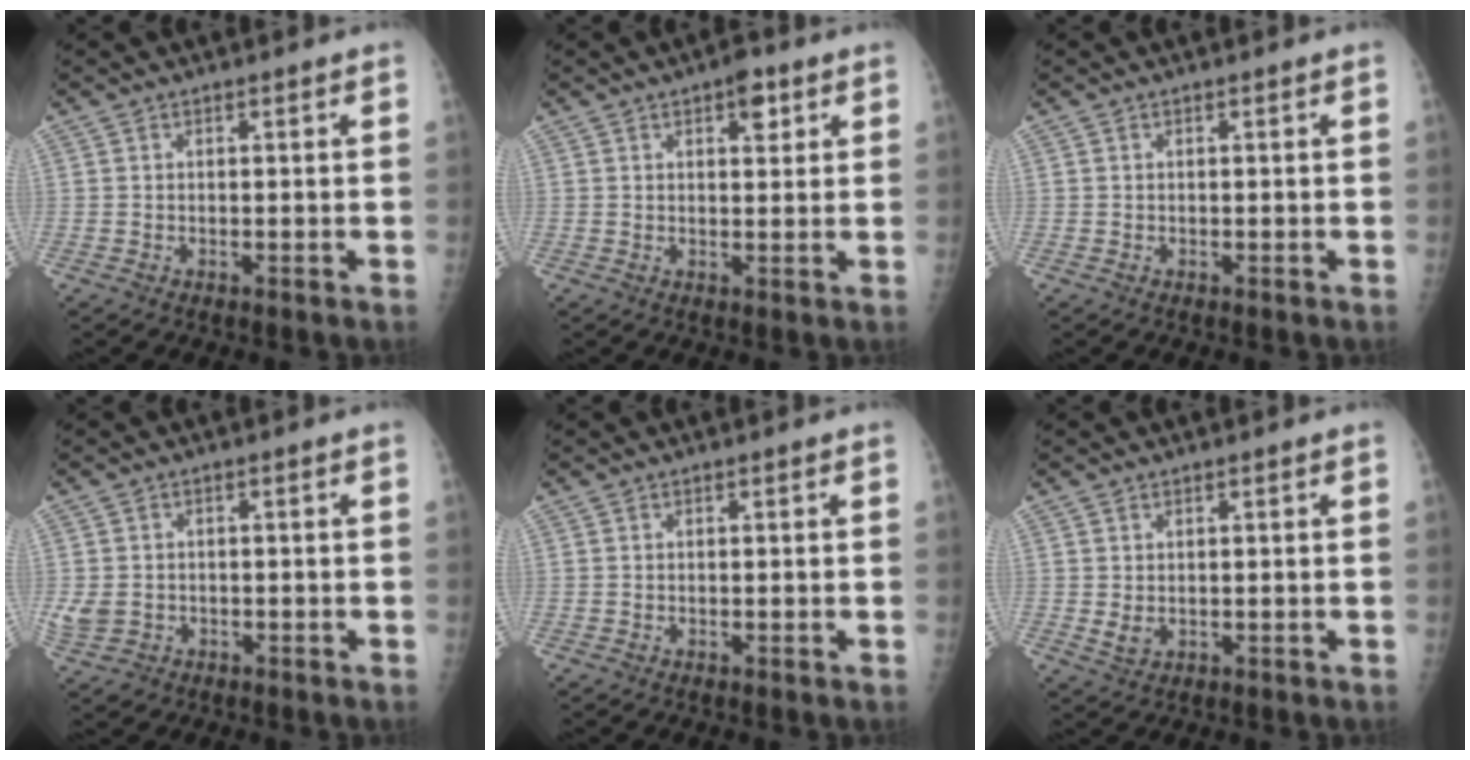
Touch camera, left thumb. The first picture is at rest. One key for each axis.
{"total": 4.0, "fx": 2.1, "fy": 1.8, "fz": 2.9, "tx": -0.025, "ty": -0.006, "tz": 0.024}
{"total": 0.0}
{"total": 4.1, "fx": -1.0, "fy": 3.5, "fz": 1.9, "tx": -0.039, "ty": 0.005, "tz": -0.009}
{"total": 0.0}
{"total": 2.0, "fx": 0.2, "fy": 1.3, "fz": 1.5, "tx": -0.023, "ty": -0.007, "tz": 0.010}